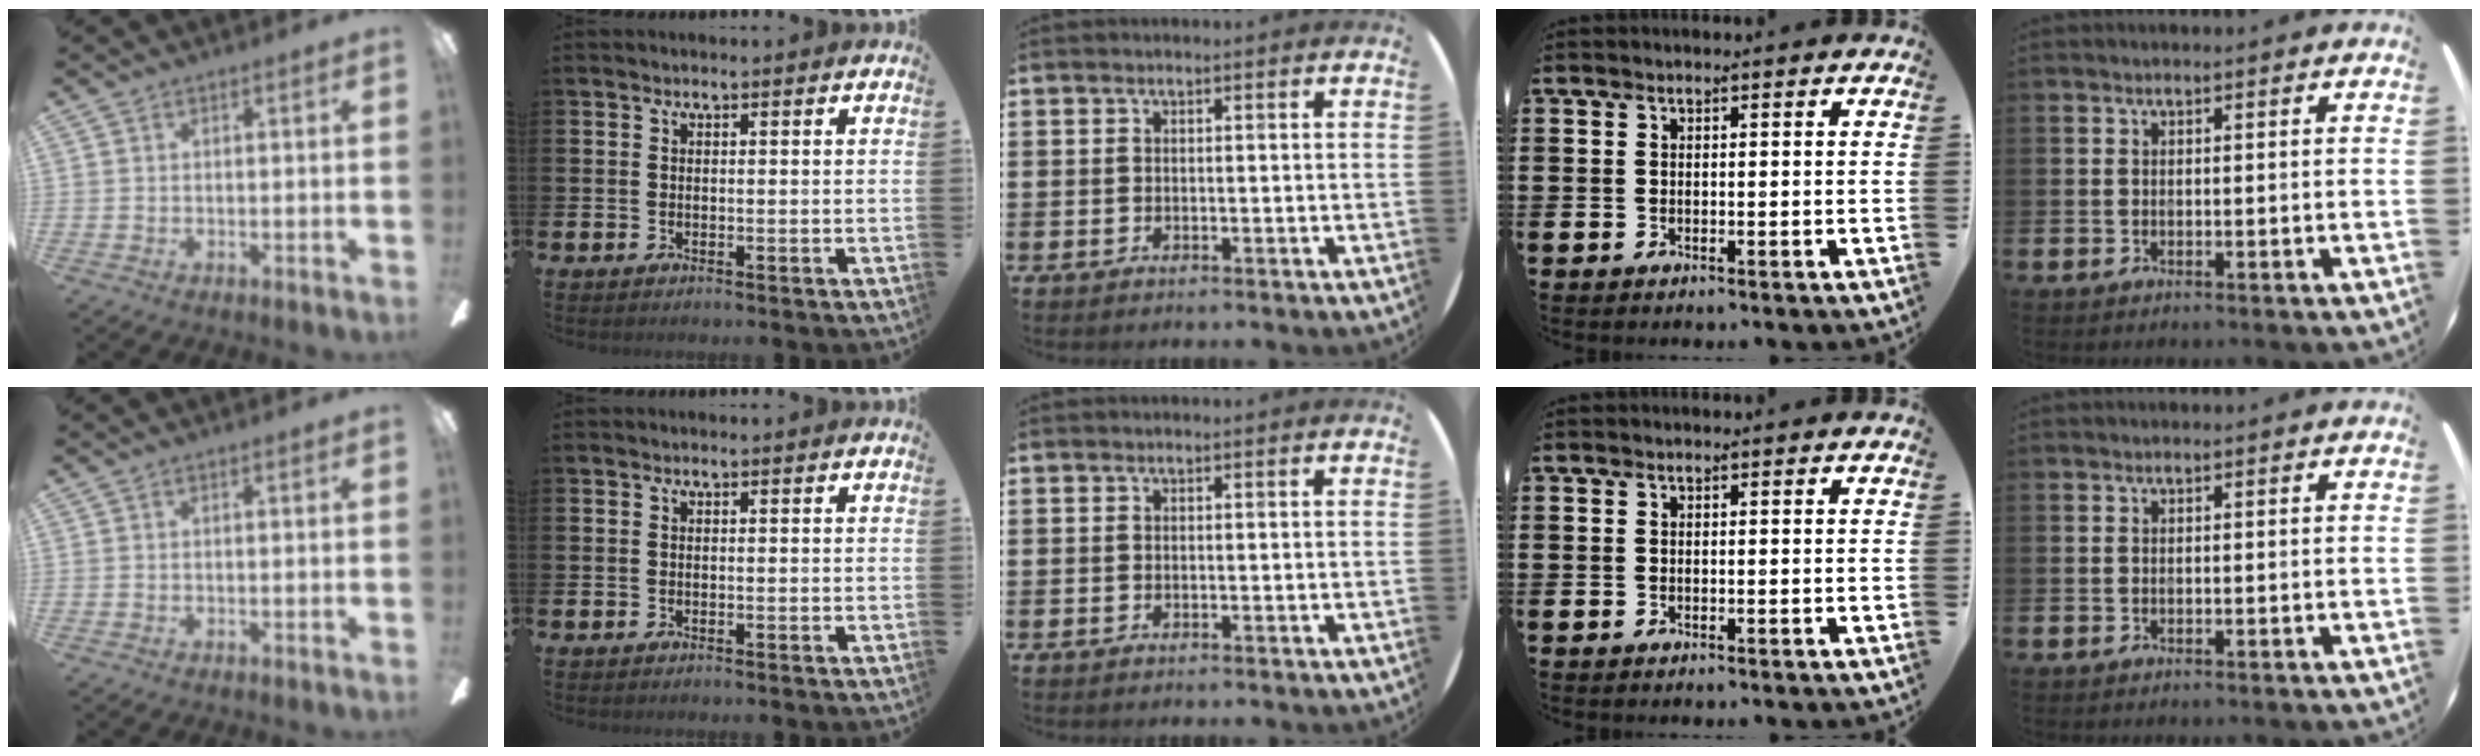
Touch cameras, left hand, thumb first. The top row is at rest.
{}